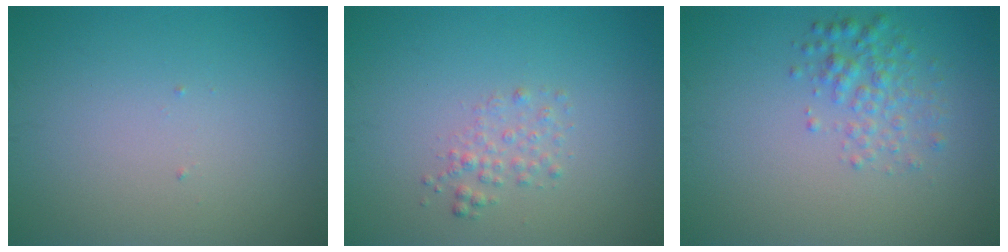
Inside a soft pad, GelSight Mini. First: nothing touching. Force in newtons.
{"total": 1.4, "press": 1.4, "slide": 0.1}
{"total": 2.4, "press": 2.4, "slide": 0.1}